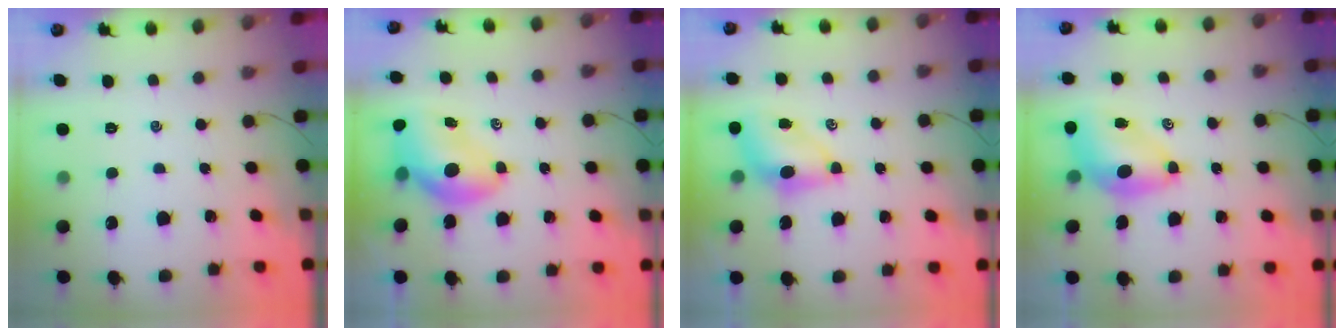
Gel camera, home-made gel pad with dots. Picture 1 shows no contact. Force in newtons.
{"total": 8.1, "press": 7.9, "slide": 2.0}
{"total": 6.6, "press": 6.5, "slide": 1.2}
{"total": 6.8, "press": 6.6, "slide": 1.7}